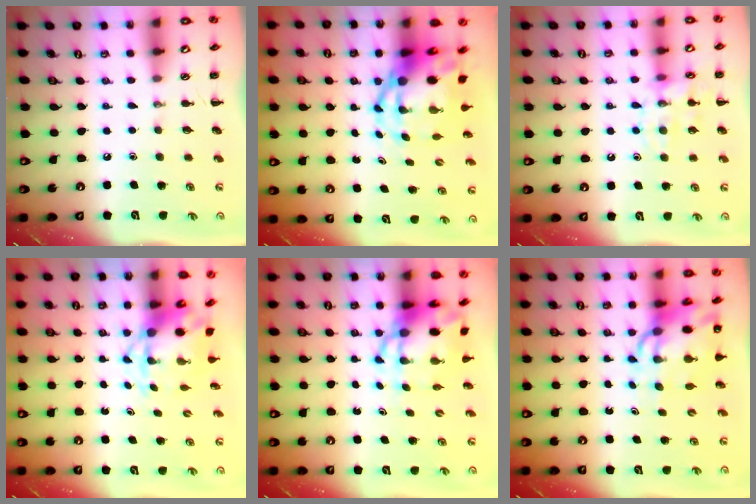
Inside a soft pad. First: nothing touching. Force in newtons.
{"total": 9.2, "press": 8.8, "slide": 2.6}
{"total": 12.6, "press": 12.6, "slide": 0.9}
{"total": 4.5, "press": 4.4, "slide": 0.9}
{"total": 7.7, "press": 7.4, "slide": 2.0}
{"total": 11.5, "press": 11.1, "slide": 3.0}